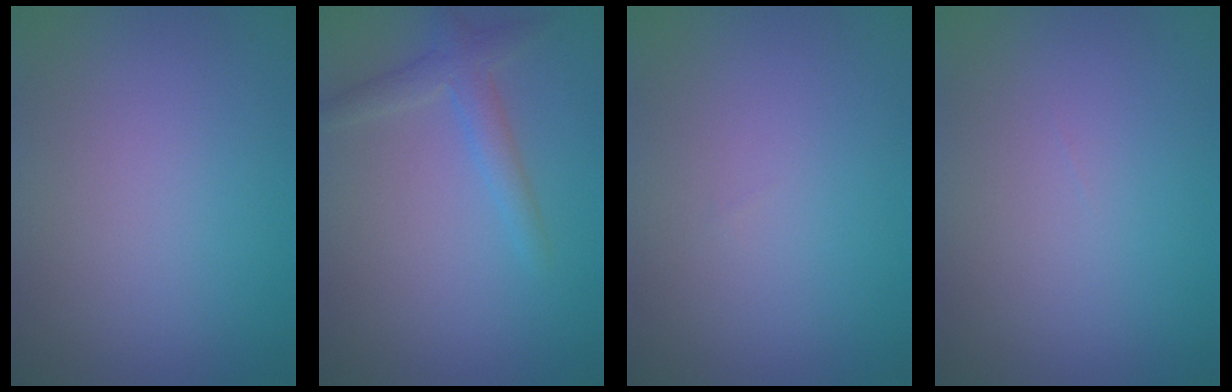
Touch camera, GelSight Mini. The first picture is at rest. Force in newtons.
{"total": 2.3, "press": 2.3, "slide": 0.2}
{"total": 0.0}
{"total": 0.0}